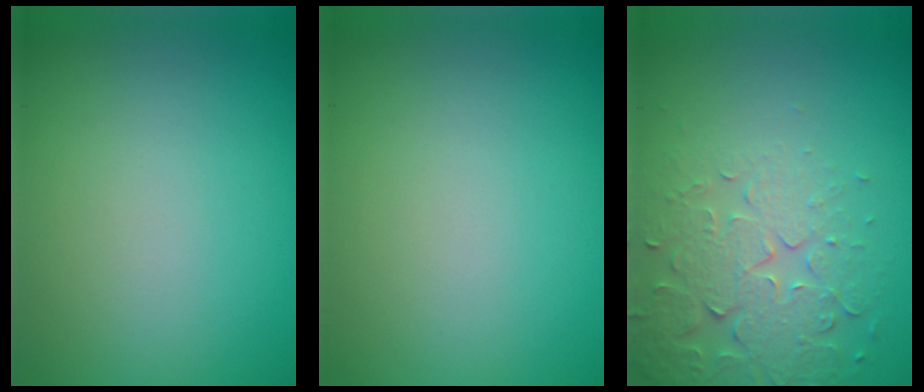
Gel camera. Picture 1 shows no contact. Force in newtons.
{"total": 0.0}
{"total": 5.0, "press": 3.7, "slide": 3.3}